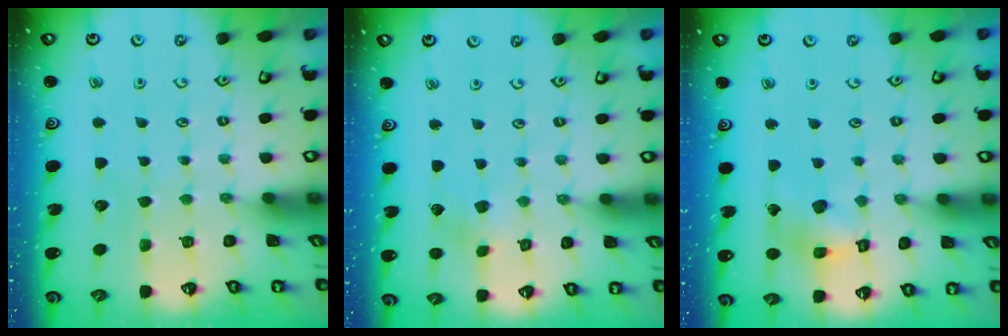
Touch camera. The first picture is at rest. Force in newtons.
{"total": 2.2, "press": 2.2, "slide": 0.1}
{"total": 8.9, "press": 8.8, "slide": 0.9}